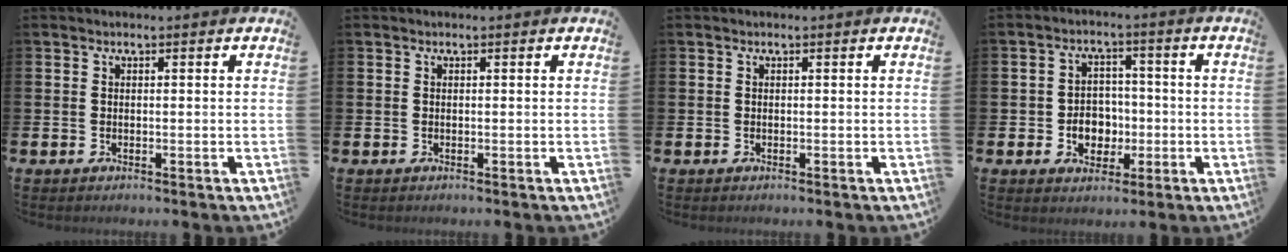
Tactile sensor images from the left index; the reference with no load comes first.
{"total": 0.0}
{"total": 0.0}
{"total": 4.6, "force": [-1.0, 4.0, 1.9], "torque": [-0.027, 0.001, -0.027]}